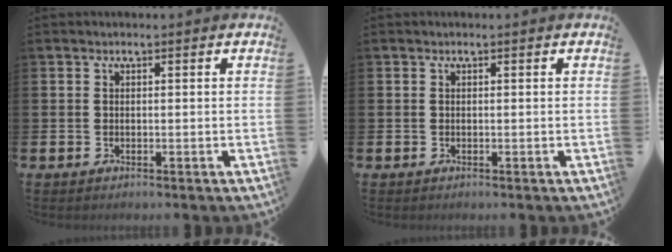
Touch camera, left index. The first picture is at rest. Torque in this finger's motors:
{"motor_torque": [0.00, 0.00, 0.00, 0.00]}